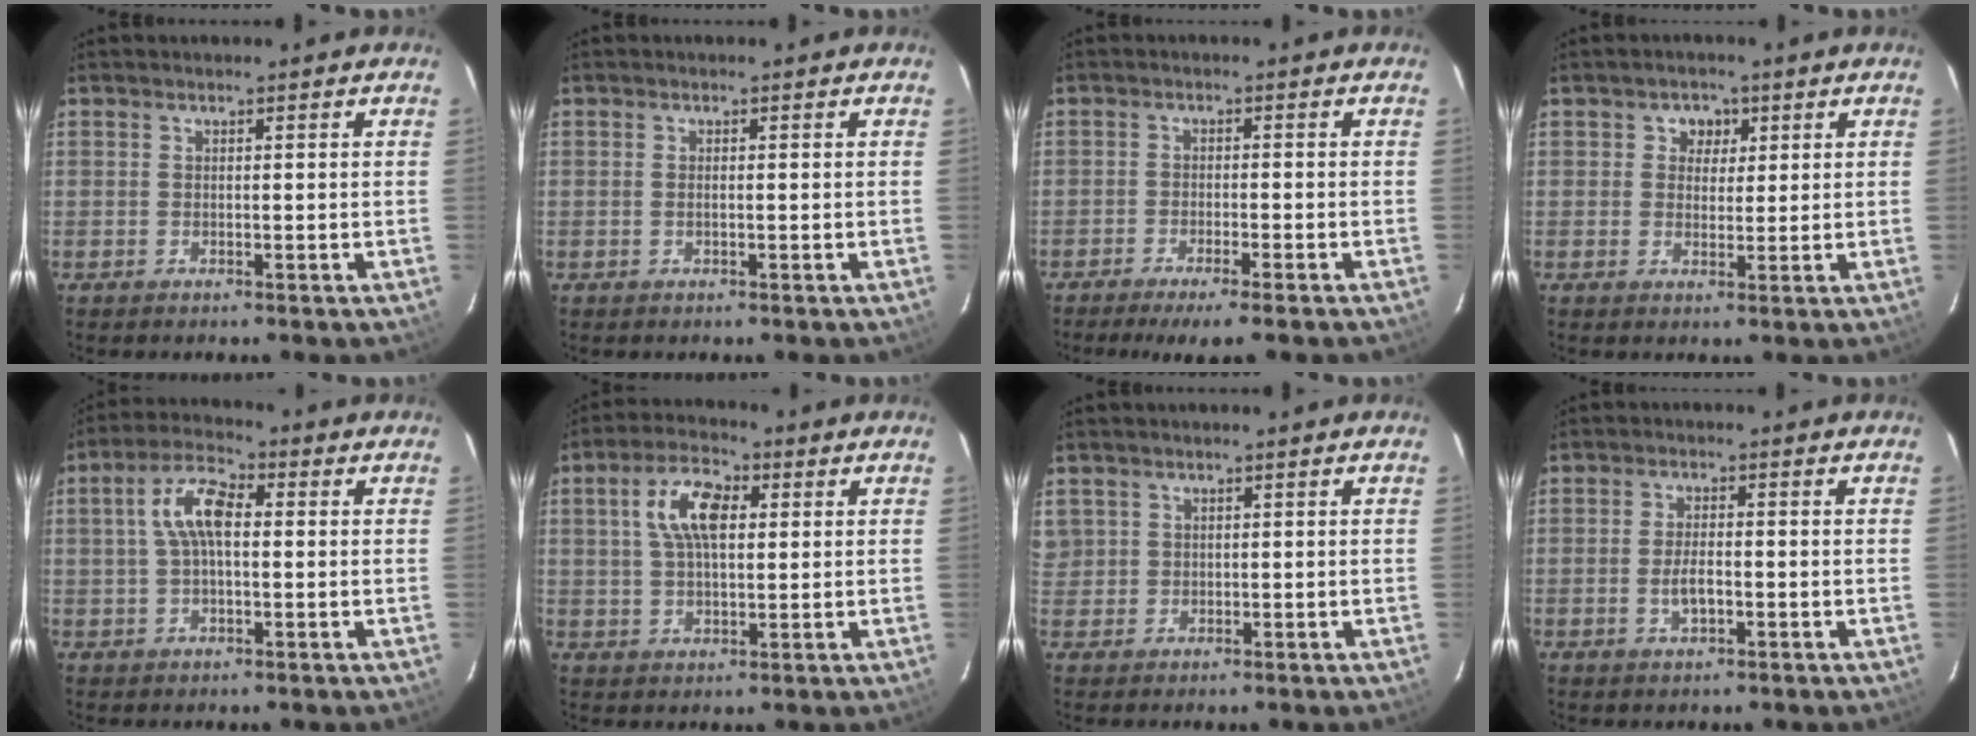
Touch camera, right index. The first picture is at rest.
{"total": 0.6, "force": [-0.2, 0.2, 0.6], "torque": [-0.014, 0.002, -0.003]}
{"total": 6.8, "force": [-5.4, 0.4, 4.1], "torque": [-0.089, -0.017, -0.088]}
{"total": 3.4, "force": [1.2, 3.1, 0.7], "torque": [0.000, 0.010, 0.017]}
{"total": 7.7, "force": [0.8, 3.4, 6.8], "torque": [-0.139, 0.023, 0.015]}
{"total": 8.9, "force": [2.3, 4.4, 7.4], "torque": [-0.141, 0.022, 0.041]}
{"total": 3.0, "force": [1.1, 2.8, 0.4], "torque": [0.004, 0.008, 0.020]}
{"total": 3.2, "force": [-1.0, 1.3, 2.8], "torque": [-0.056, -0.001, -0.015]}